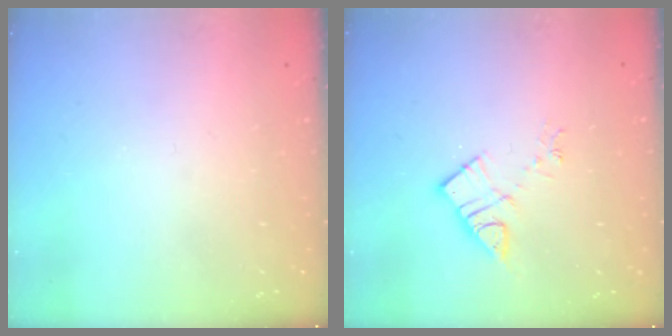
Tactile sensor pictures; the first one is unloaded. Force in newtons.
{"total": 7.9, "press": 7.9, "slide": 0.4}